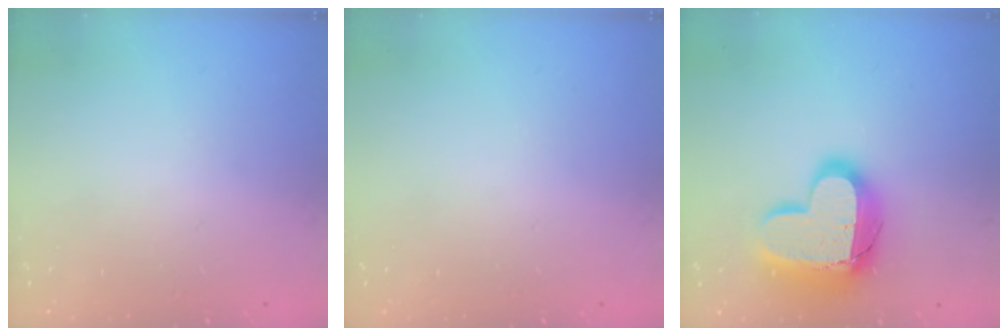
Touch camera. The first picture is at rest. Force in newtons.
{"total": 0.0}
{"total": 18.5, "press": 18.5, "slide": 1.2}